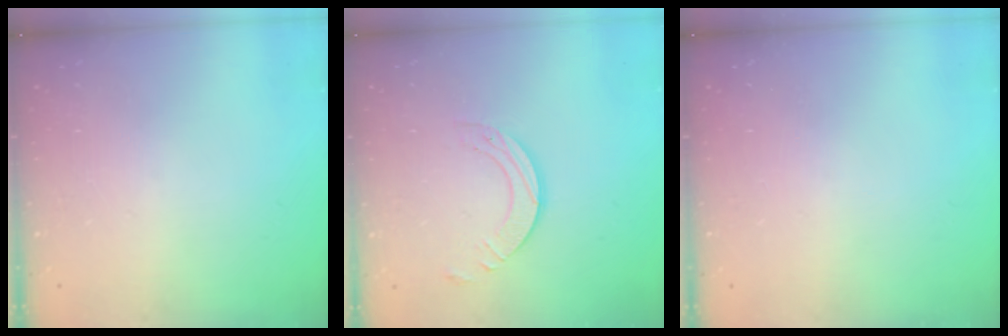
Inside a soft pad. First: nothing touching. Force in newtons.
{"total": 4.3, "press": 4.3, "slide": 0.1}
{"total": 0.0}